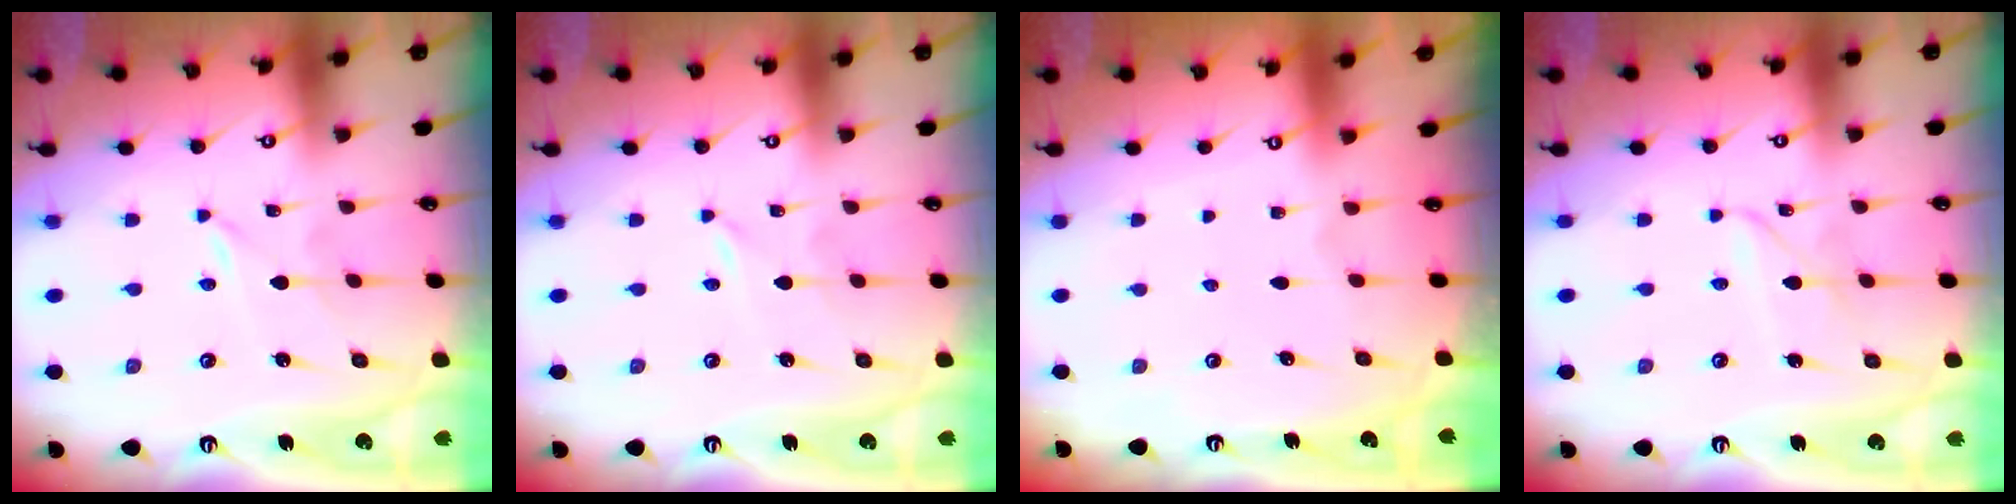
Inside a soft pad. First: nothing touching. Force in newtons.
{"total": 0.0}
{"total": 0.0}
{"total": 2.8, "press": 2.8, "slide": 0.3}